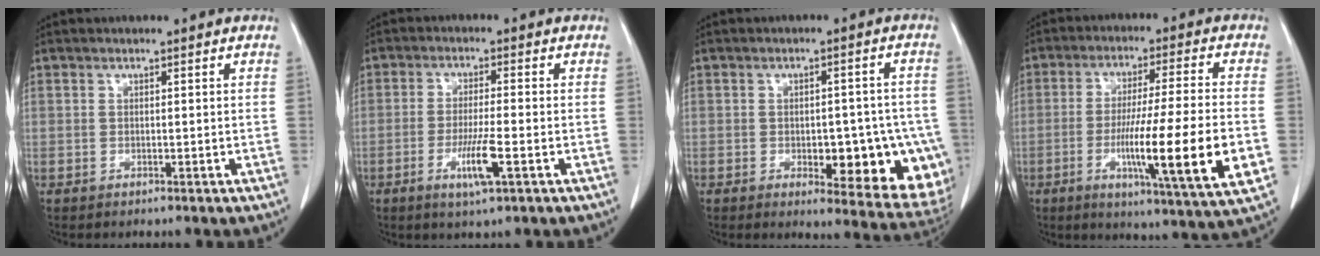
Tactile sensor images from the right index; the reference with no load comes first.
{"total": 6.0, "force": [-2.3, 0.0, 5.5], "torque": [-0.106, -0.013, -0.042]}
{"total": 14.8, "force": [-4.3, 5.2, 13.2], "torque": [-0.096, 0.012, -0.038]}
{"total": 17.6, "force": [-4.3, -0.3, 17.1], "torque": [-0.261, -0.023, -0.069]}